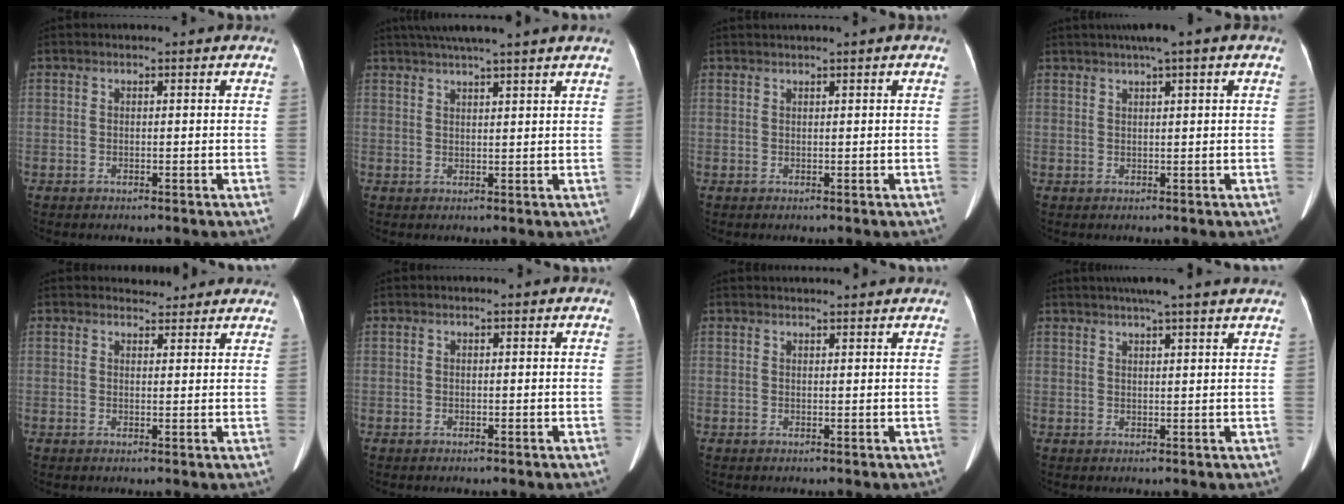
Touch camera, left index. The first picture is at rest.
{"total": 9.6, "force": [8.0, -1.0, 5.1], "torque": [-0.081, 0.029, 0.104]}
{"total": 1.2, "force": [0.8, -0.4, 0.9], "torque": [-0.021, 0.010, 0.023]}
{"total": 4.4, "force": [2.7, -0.3, 3.5], "torque": [-0.061, 0.022, 0.046]}
{"total": 4.1, "force": [3.8, 1.4, 0.2], "torque": [0.005, 0.008, 0.039]}
{"total": 0.0}
{"total": 4.9, "force": [4.7, 0.0, 1.3], "torque": [-0.014, 0.027, 0.055]}
{"total": 9.4, "force": [7.8, -0.5, 5.1], "torque": [-0.076, 0.026, 0.091]}